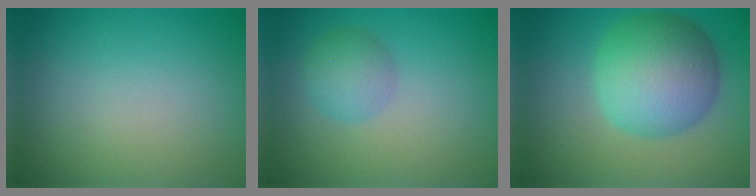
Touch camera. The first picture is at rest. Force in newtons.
{"total": 2.6, "press": 2.6, "slide": 0.1}
{"total": 8.7, "press": 8.7, "slide": 0.2}